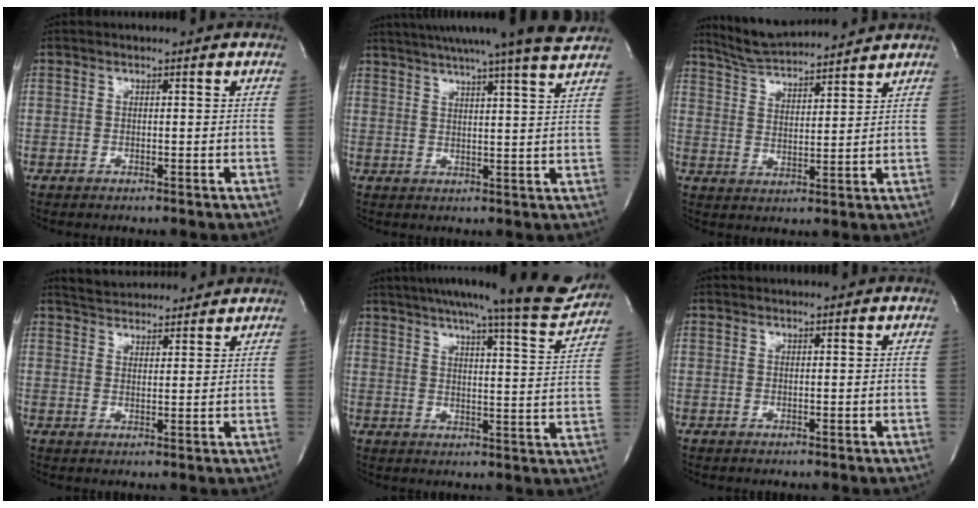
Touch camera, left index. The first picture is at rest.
{"total": 17.4, "force": [15.4, -1.5, 8.0], "torque": [-0.137, -0.012, 0.202]}
{"total": 10.9, "force": [10.3, 0.6, 3.4], "torque": [-0.068, 0.018, 0.179]}
{"total": 8.6, "force": [8.3, 1.4, 2.1], "torque": [-0.040, 0.024, 0.126]}
{"total": 17.4, "force": [15.9, 0.8, 7.0], "torque": [-0.095, -0.035, 0.199]}
{"total": 1.3, "force": [1.2, 0.0, 0.5], "torque": [-0.015, 0.020, 0.018]}